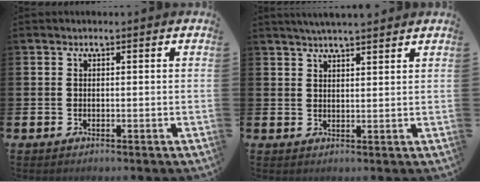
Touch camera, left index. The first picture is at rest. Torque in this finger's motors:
{"motor_torque": [0.33, -1.62, 0.12, 0.13]}